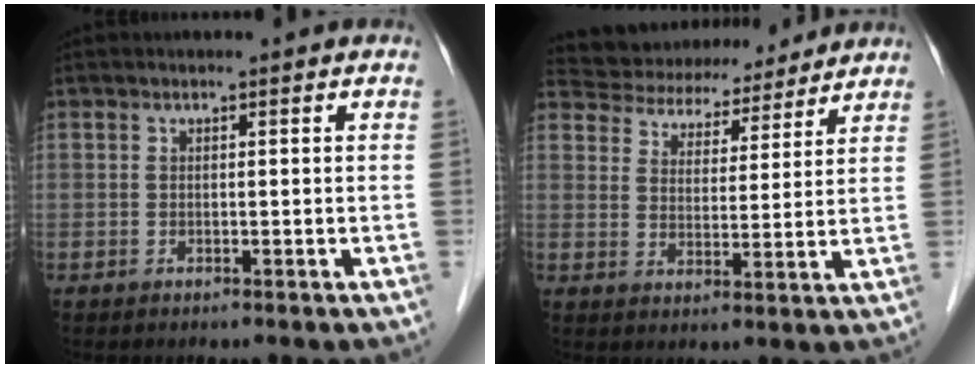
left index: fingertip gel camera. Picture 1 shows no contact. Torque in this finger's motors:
{"motor_torque": [0.06, -0.36, 0.23, 0.01]}